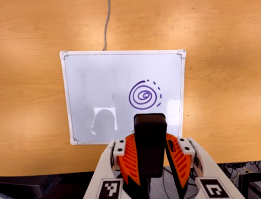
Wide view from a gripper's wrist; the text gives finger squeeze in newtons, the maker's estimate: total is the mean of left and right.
{"total": 7.1, "left": 6.4, "right": 7.9}